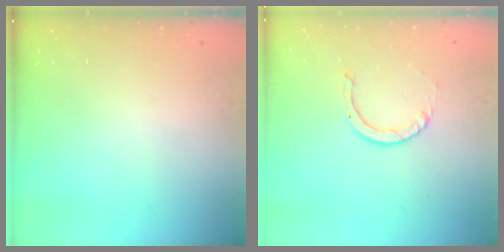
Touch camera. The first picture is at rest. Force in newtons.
{"total": 2.2, "press": 2.2, "slide": 0.2}